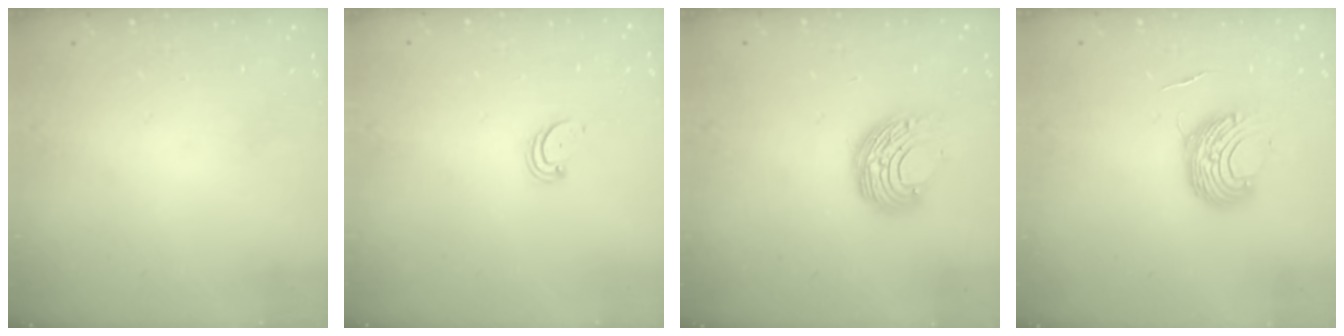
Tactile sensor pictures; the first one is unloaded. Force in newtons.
{"total": 2.2, "press": 2.2, "slide": 0.2}
{"total": 9.1, "press": 9.1, "slide": 0.4}
{"total": 10.2, "press": 10.2, "slide": 0.8}